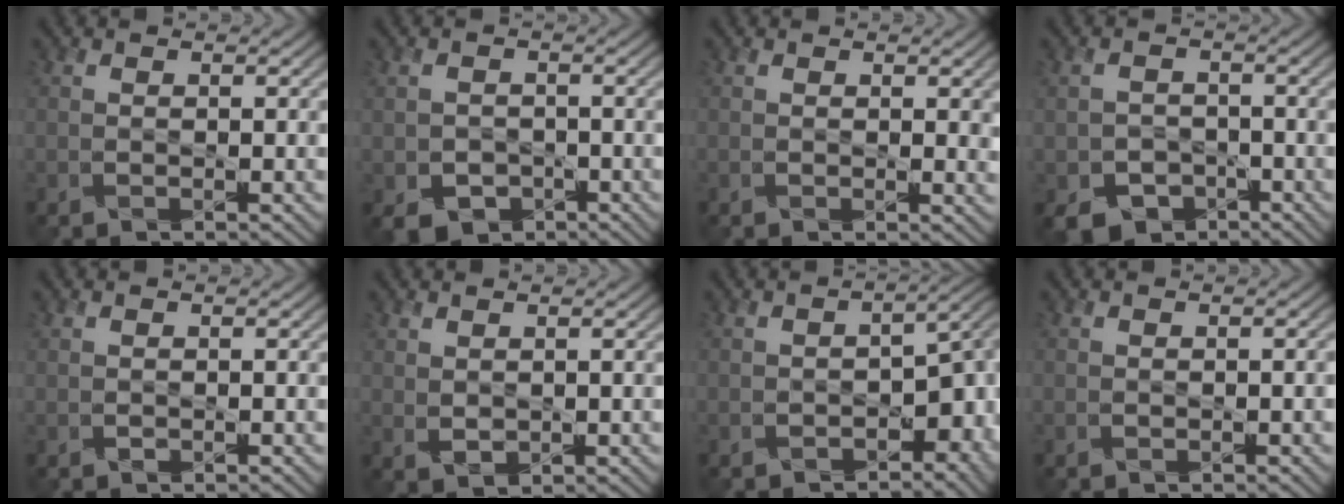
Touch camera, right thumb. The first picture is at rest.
{"total": 3.6, "force": [-1.8, 2.9, 1.1], "torque": [-0.032, -0.016, -0.036]}
{"total": 1.5, "force": [0.6, 0.4, 1.3], "torque": [-0.020, -0.005, 0.014]}
{"total": 4.7, "force": [-2.9, 3.5, 1.3], "torque": [-0.032, -0.013, -0.053]}
{"total": 0.0}
{"total": 1.4, "force": [0.9, 0.8, 0.8], "torque": [-0.020, -0.005, 0.024]}
{"total": 7.8, "force": [-3.1, 4.3, 5.8], "torque": [-0.075, -0.029, -0.040]}
{"total": 0.7, "force": [-0.1, 0.1, 0.7], "torque": [-0.011, 0.004, -0.001]}